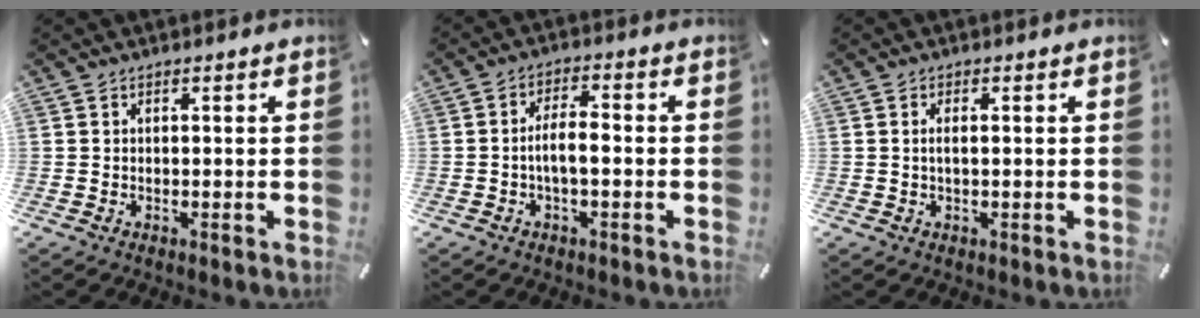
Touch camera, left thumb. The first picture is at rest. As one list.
[{"total": 5.2, "force": [-1.4, 2.0, 4.6], "torque": [-0.080, 0.014, -0.025]}, {"total": 1.6, "force": [0.1, 0.6, 1.5], "torque": [-0.030, -0.001, 0.001]}]